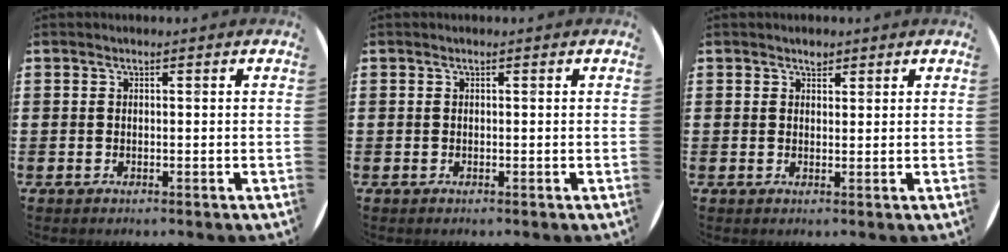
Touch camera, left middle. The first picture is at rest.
{"total": 0.0}
{"total": 1.3, "force": [1.1, 0.6, 0.3], "torque": [0.009, -0.004, 0.017]}